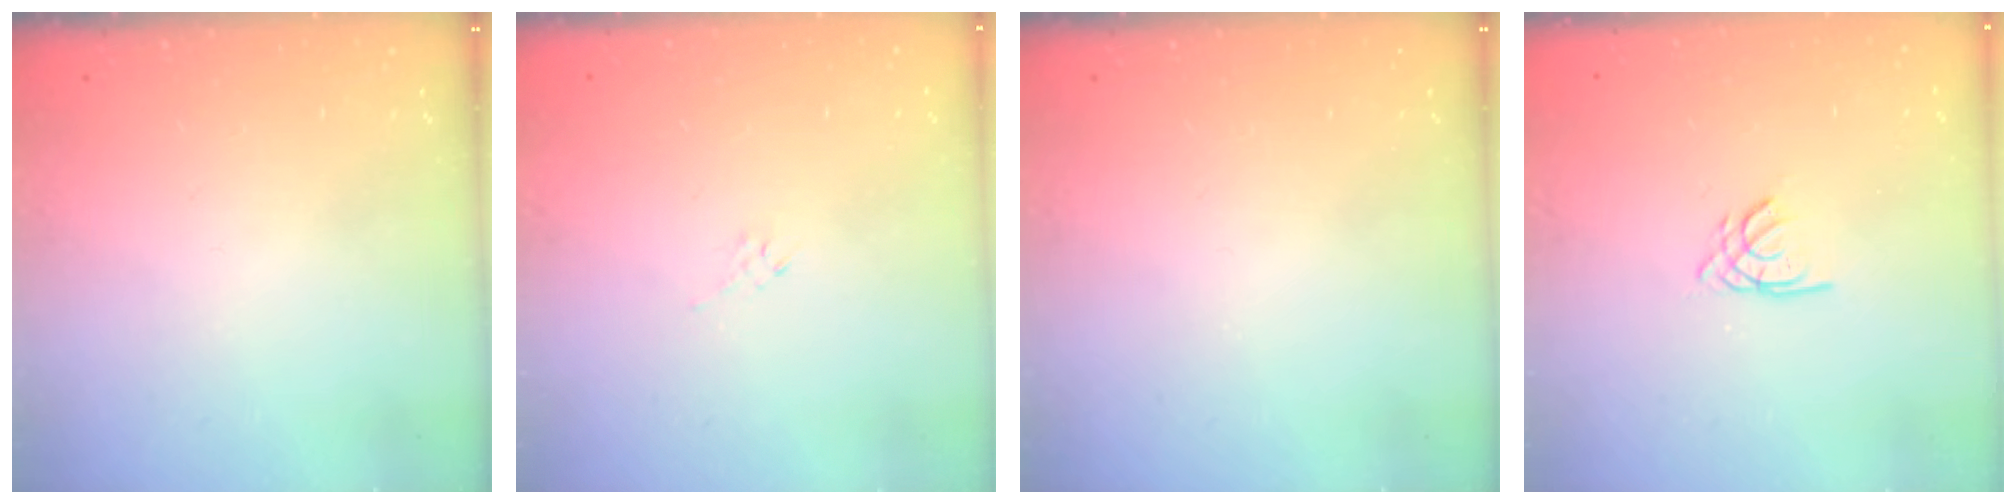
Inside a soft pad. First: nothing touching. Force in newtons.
{"total": 2.8, "press": 2.7, "slide": 0.6}
{"total": 0.0}
{"total": 2.4, "press": 2.4, "slide": 0.1}